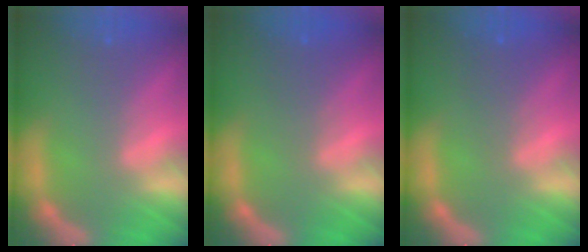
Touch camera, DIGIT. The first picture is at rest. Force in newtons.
{"total": 2.0}
{"total": 2.0}